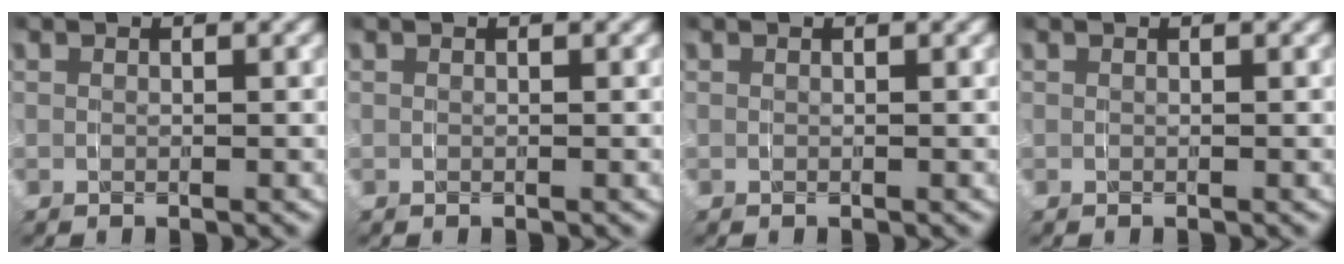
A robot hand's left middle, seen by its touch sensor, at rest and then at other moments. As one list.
[{"total": 0.0}, {"total": 0.0}, {"total": 0.0}]